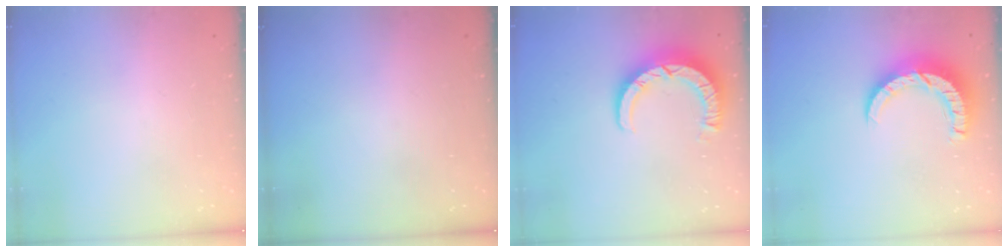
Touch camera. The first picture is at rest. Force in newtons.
{"total": 0.0}
{"total": 9.0, "press": 9.0, "slide": 1.0}
{"total": 8.9, "press": 8.9, "slide": 0.9}